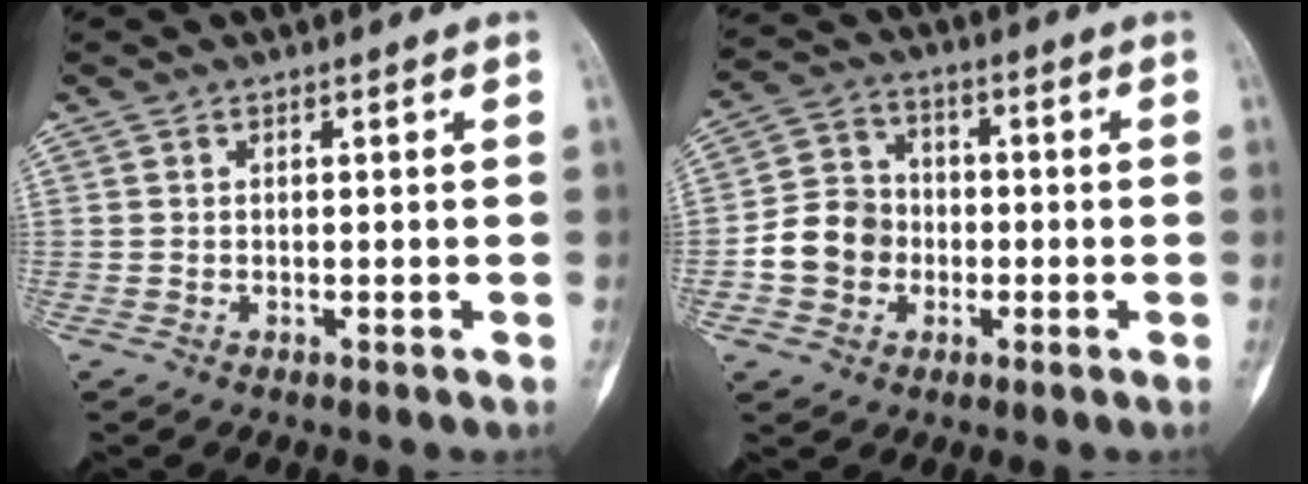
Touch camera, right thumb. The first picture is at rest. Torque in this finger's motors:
{"motor_torque": [1.24, 1.38, 0.07, -0.34, 0.10]}